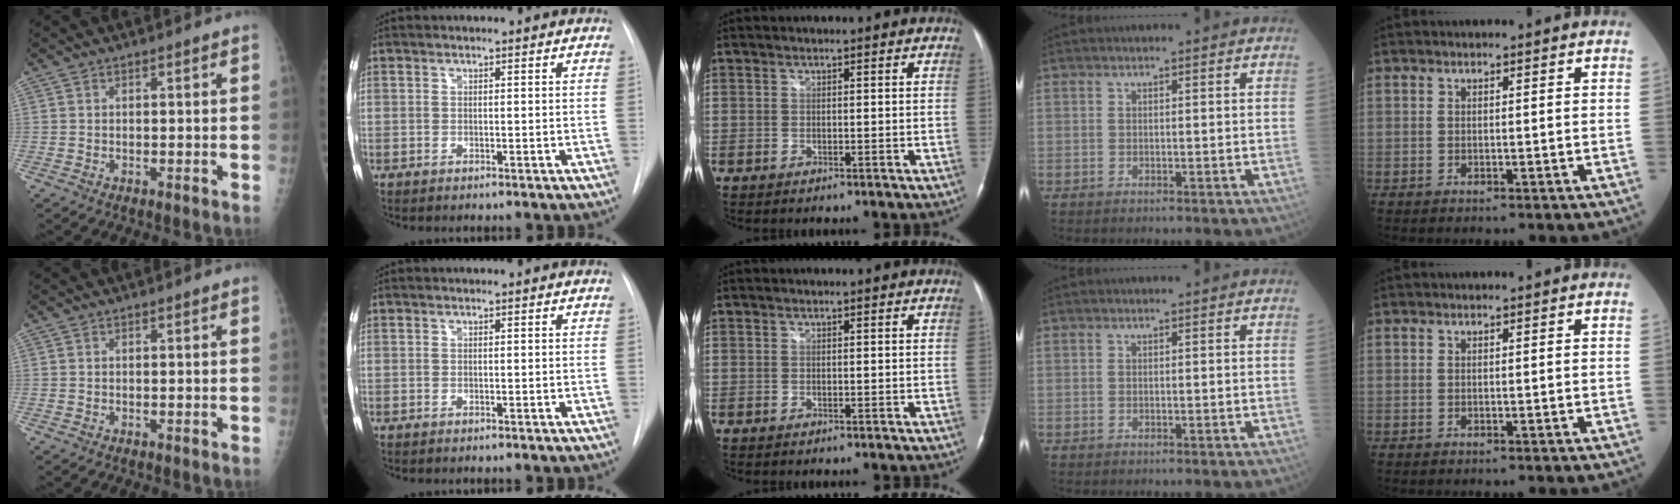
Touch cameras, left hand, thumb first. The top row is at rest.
{}